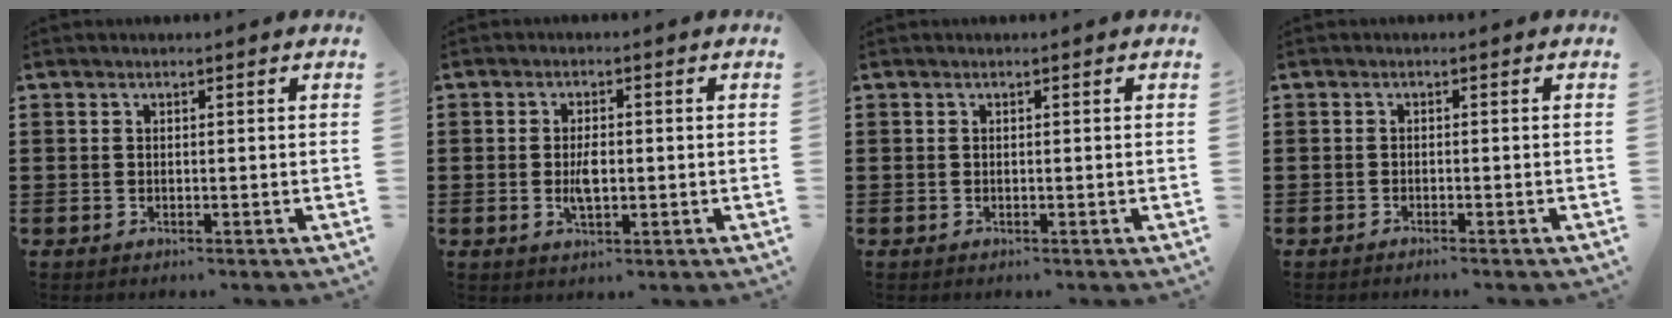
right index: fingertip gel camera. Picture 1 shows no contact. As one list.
[{"total": 3.4, "force": [-0.4, 1.5, 3.1], "torque": [-0.064, 0.001, -0.009]}, {"total": 0.0}, {"total": 0.8, "force": [-0.8, -0.1, 0.2], "torque": [-0.006, -0.002, -0.016]}]